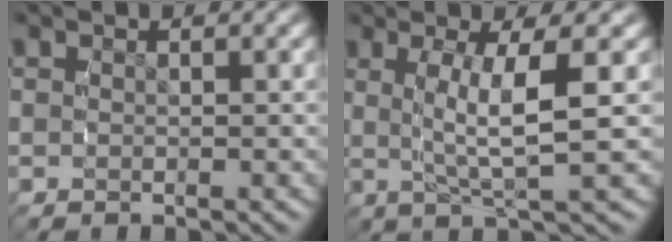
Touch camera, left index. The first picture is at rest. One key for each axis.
{"total": 4.8, "fx": 0.6, "fy": 0.1, "fz": 4.7, "tx": -0.072, "ty": 0.009, "tz": 0.009}